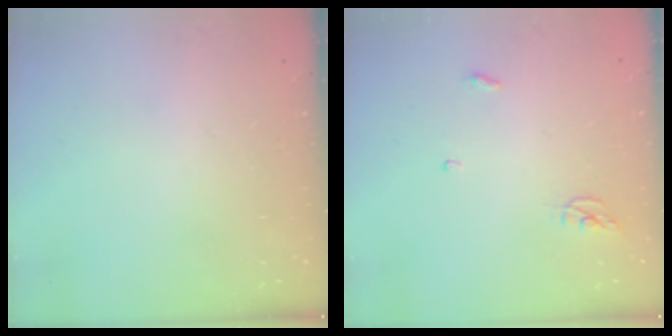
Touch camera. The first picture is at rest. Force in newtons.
{"total": 3.5, "press": 3.5, "slide": 0.3}